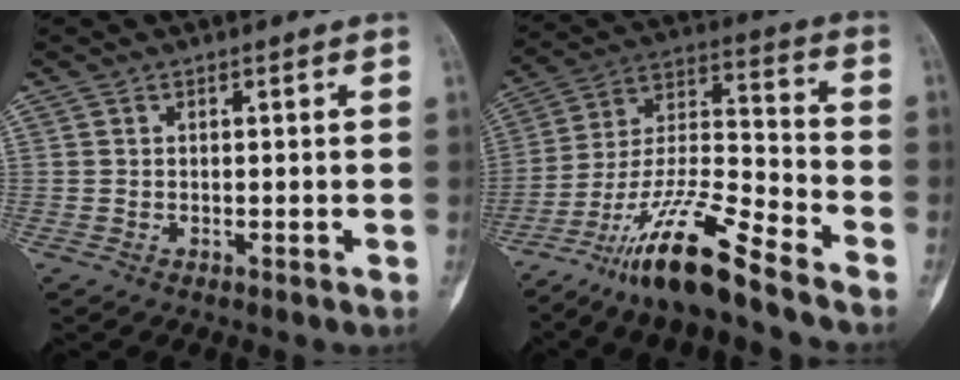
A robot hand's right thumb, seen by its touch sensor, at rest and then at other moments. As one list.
[{"total": 17.0, "force": [-12.4, 2.2, 11.4], "torque": [-0.217, 0.075, -0.227]}]